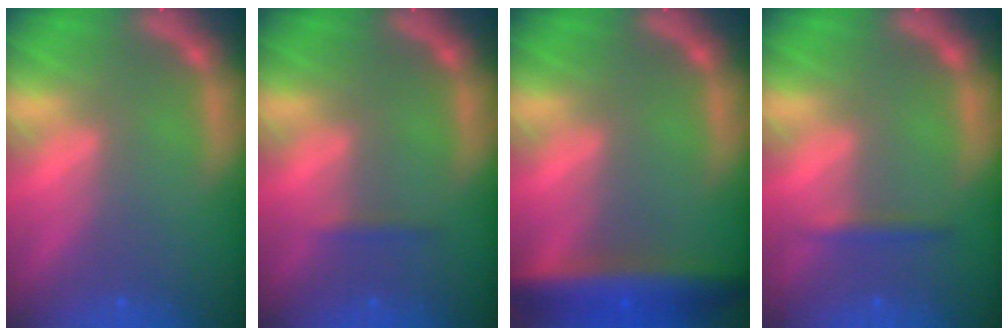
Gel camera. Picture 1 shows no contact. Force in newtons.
{"total": 0.9}
{"total": 7.0}
{"total": 1.4}